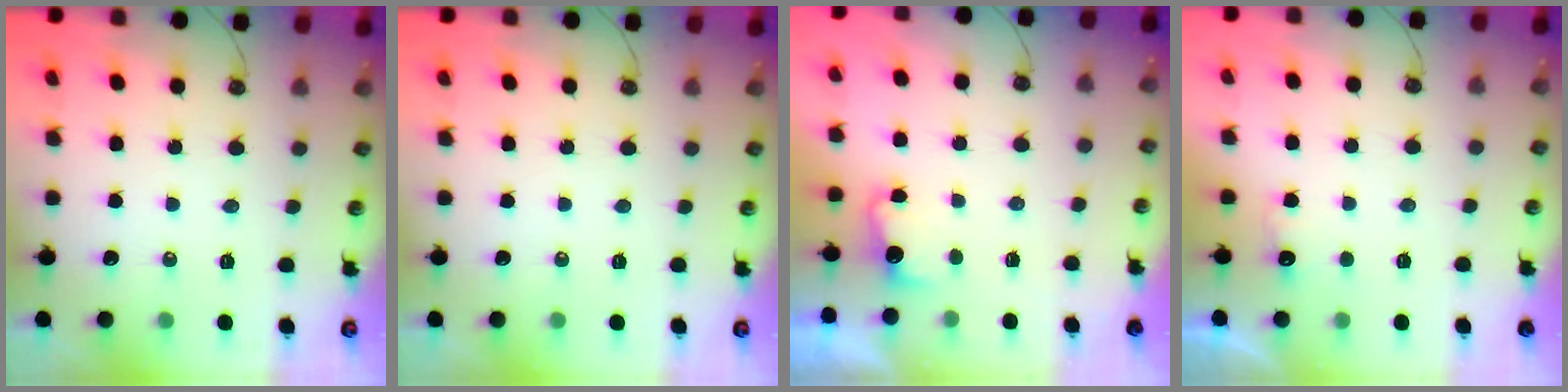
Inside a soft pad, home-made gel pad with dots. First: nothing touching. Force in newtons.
{"total": 0.0}
{"total": 3.7, "press": 3.5, "slide": 1.0}
{"total": 4.6, "press": 4.5, "slide": 0.9}